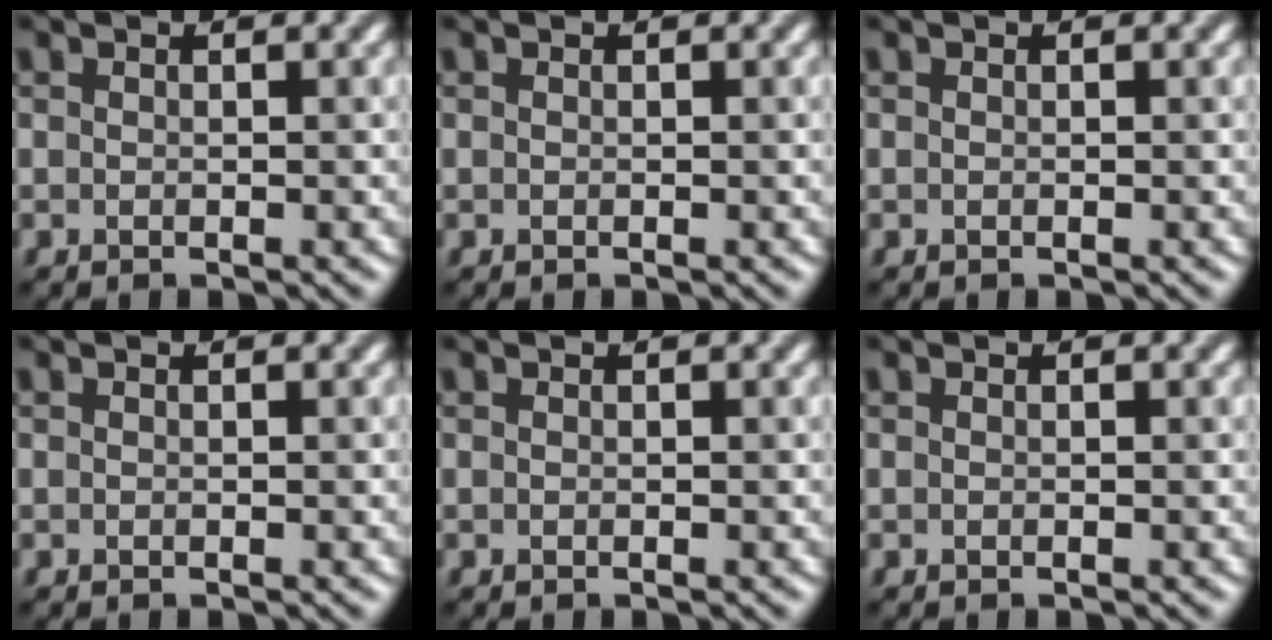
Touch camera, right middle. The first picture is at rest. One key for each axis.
{"total": 0.0}
{"total": 0.0}
{"total": 0.0}
{"total": 0.0}
{"total": 0.0}